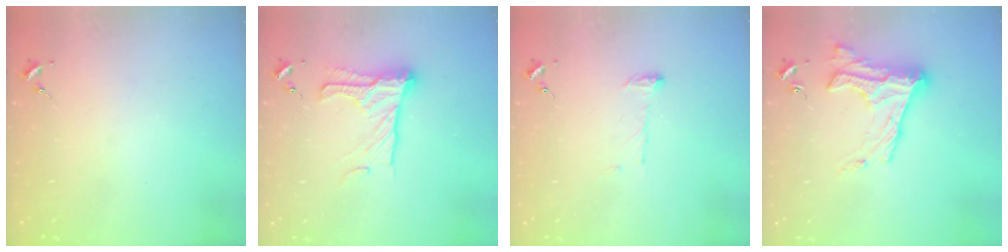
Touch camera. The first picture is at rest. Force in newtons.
{"total": 18.0, "press": 17.9, "slide": 1.3}
{"total": 6.9, "press": 6.9, "slide": 0.1}
{"total": 18.2, "press": 18.1, "slide": 1.3}